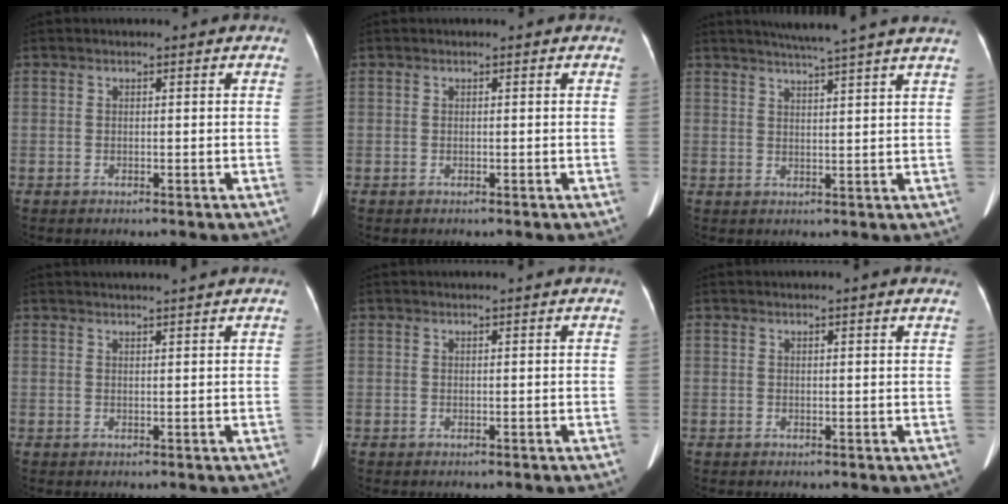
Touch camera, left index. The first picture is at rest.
{"total": 0.0}
{"total": 10.2, "force": [8.7, -1.4, 5.2], "torque": [-0.077, 0.012, 0.103]}
{"total": 5.2, "force": [4.8, -1.1, 1.8], "torque": [-0.022, 0.018, 0.058]}
{"total": 2.1, "force": [1.9, -0.5, 0.7], "torque": [-0.011, 0.015, 0.031]}
{"total": 3.3, "force": [2.9, -0.4, 1.5], "torque": [-0.022, 0.017, 0.030]}